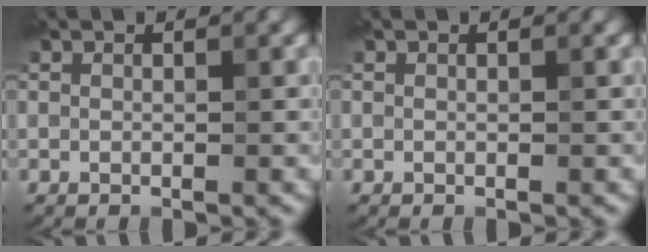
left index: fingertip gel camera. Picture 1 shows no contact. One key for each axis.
{"total": 0.0}